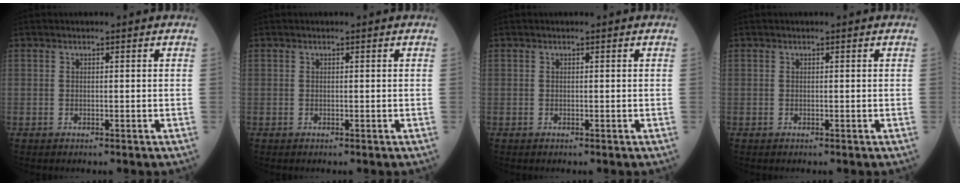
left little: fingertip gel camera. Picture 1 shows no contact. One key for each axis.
{"total": 0.0}
{"total": 0.0}
{"total": 0.0}